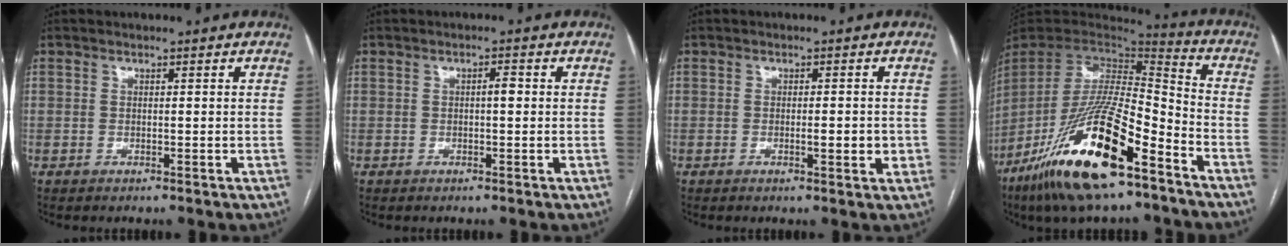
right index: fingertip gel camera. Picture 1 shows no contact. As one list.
[{"total": 1.4, "force": [0.0, 0.3, 1.3], "torque": [-0.020, 0.004, -0.001]}, {"total": 2.8, "force": [-0.4, 0.8, 2.7], "torque": [-0.041, 0.000, -0.001]}, {"total": 24.0, "force": [-14.2, 5.0, 18.6], "torque": [-0.376, -0.044, -0.258]}]